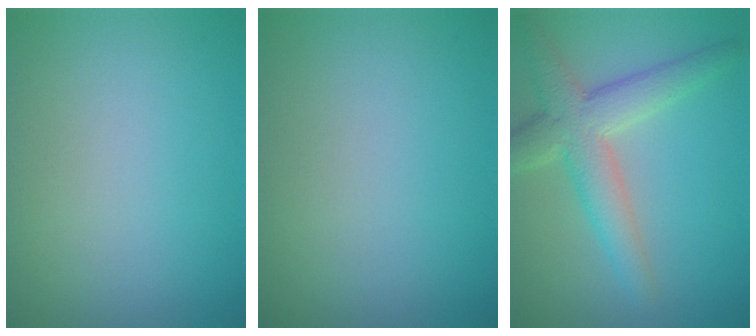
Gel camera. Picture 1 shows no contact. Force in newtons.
{"total": 0.0}
{"total": 5.3, "press": 5.3, "slide": 0.3}